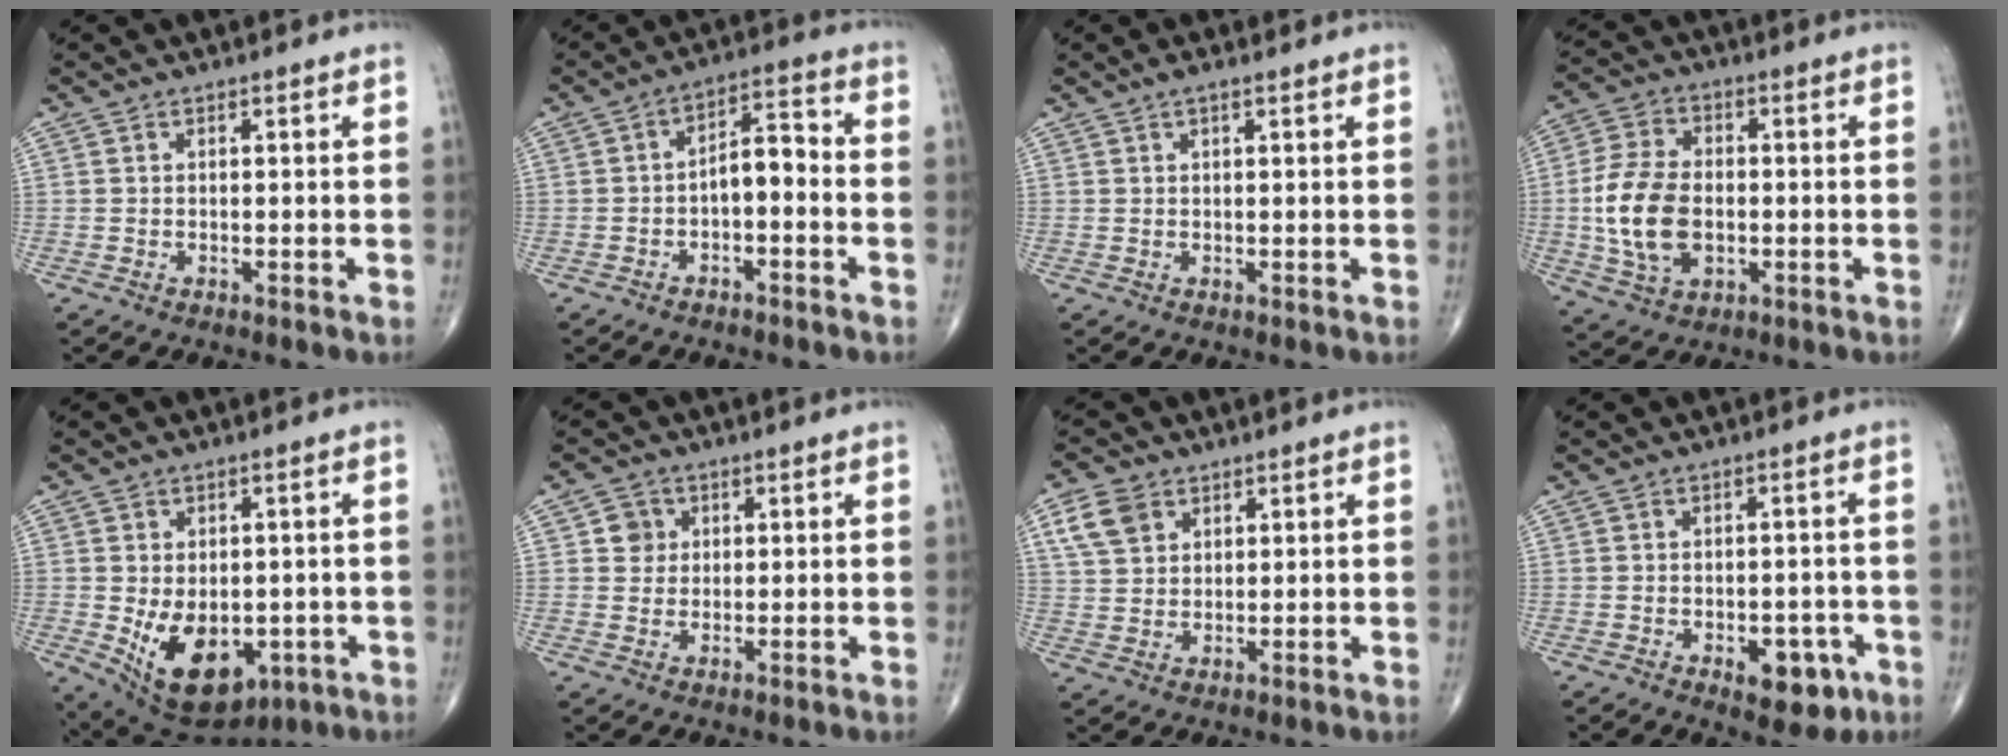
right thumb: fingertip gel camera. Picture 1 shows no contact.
{"total": 6.3, "force": [-1.6, 2.7, 5.5], "torque": [-0.078, 0.040, -0.030]}
{"total": 1.5, "force": [1.1, 0.2, 1.1], "torque": [-0.023, 0.004, 0.017]}
{"total": 13.0, "force": [-1.3, 8.1, 10.2], "torque": [-0.201, 0.007, -0.020]}
{"total": 14.1, "force": [-3.6, 8.9, 10.3], "torque": [-0.146, -0.007, -0.029]}
{"total": 3.4, "force": [0.9, 3.2, 0.8], "torque": [0.009, 0.001, 0.007]}
{"total": 6.5, "force": [3.1, 4.7, 3.3], "torque": [-0.050, -0.004, 0.063]}
{"total": 7.3, "force": [-3.1, 4.0, 5.2], "torque": [-0.040, 0.014, -0.031]}